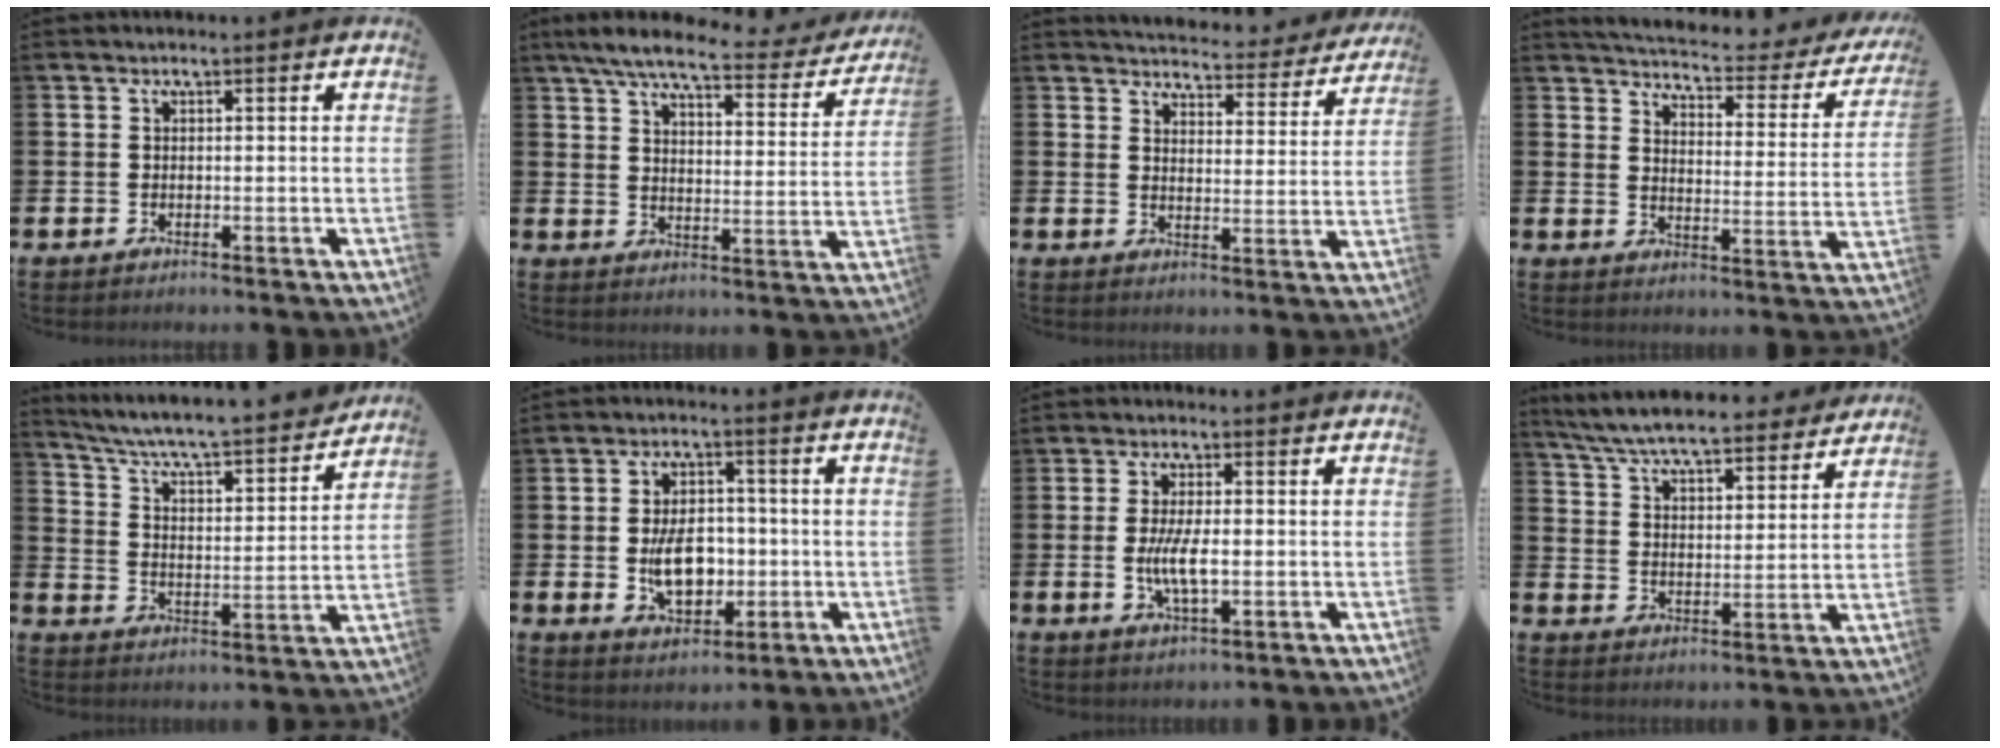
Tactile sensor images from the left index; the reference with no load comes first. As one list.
[{"total": 7.3, "force": [6.1, 1.5, 3.7], "torque": [-0.083, -0.037, 0.097]}, {"total": 4.8, "force": [4.7, 0.9, 0.3], "torque": [-0.018, -0.041, 0.079]}, {"total": 4.7, "force": [4.4, 0.9, 1.3], "torque": [-0.047, -0.036, 0.069]}, {"total": 6.3, "force": [5.9, 0.5, 2.4], "torque": [-0.078, -0.050, 0.094]}, {"total": 6.8, "force": [-0.8, 4.4, 5.2], "torque": [-0.086, 0.005, -0.019]}, {"total": 4.8, "force": [-0.3, 1.6, 4.5], "torque": [-0.088, 0.000, -0.009]}, {"total": 7.2, "force": [6.9, 0.9, 1.8], "torque": [-0.068, -0.047, 0.121]}]